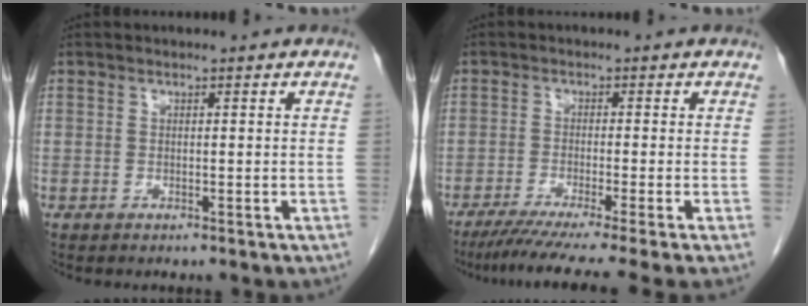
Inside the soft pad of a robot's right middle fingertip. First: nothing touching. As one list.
[{"total": 11.6, "force": [-9.2, -1.7, 6.9], "torque": [-0.090, -0.035, -0.139]}]